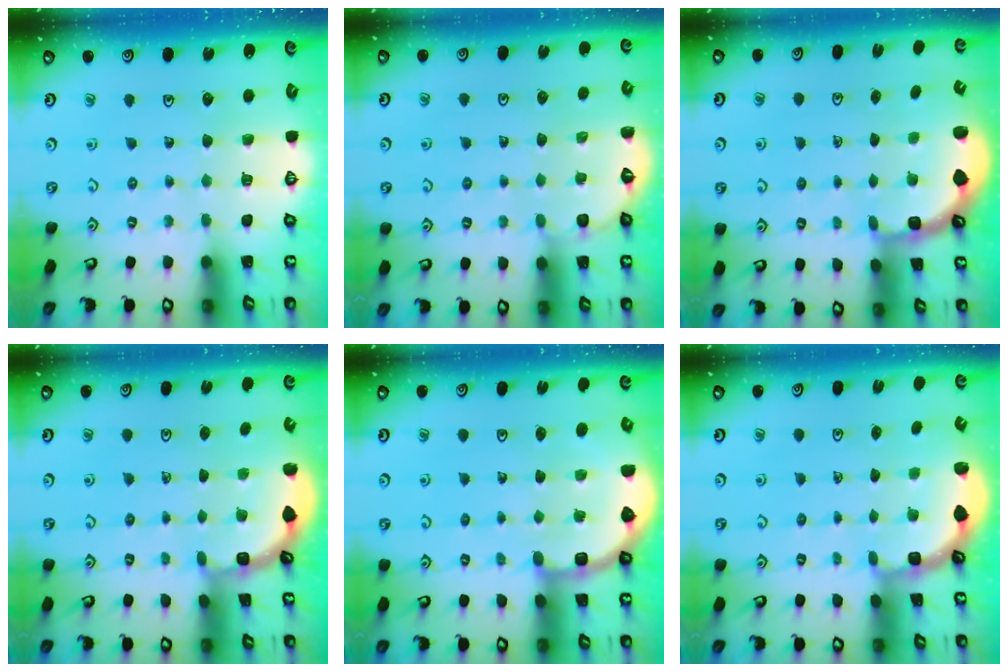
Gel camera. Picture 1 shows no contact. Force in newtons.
{"total": 3.3, "press": 2.9, "slide": 1.6}
{"total": 2.4, "press": 2.1, "slide": 1.2}
{"total": 1.9, "press": 1.9, "slide": 0.3}
{"total": 6.4, "press": 5.9, "slide": 2.4}
{"total": 2.4, "press": 1.7, "slide": 1.6}